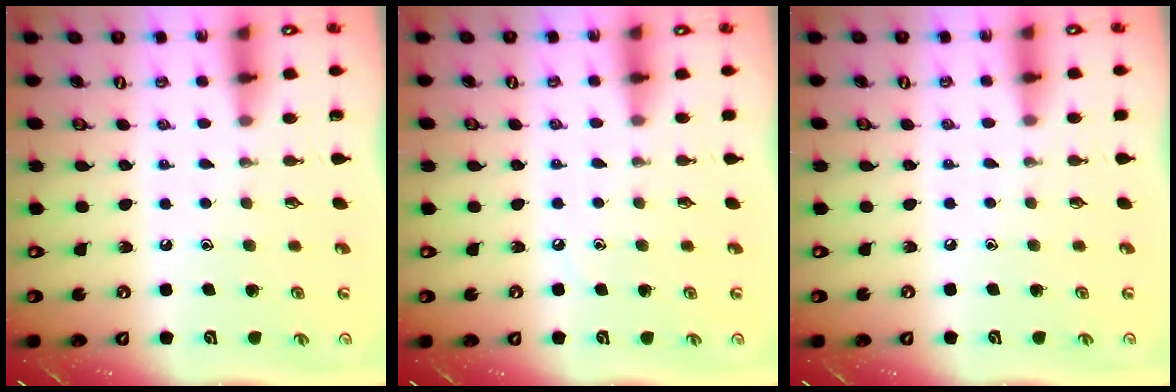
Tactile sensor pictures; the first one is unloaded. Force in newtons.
{"total": 2.3, "press": 2.2, "slide": 0.4}
{"total": 0.0}